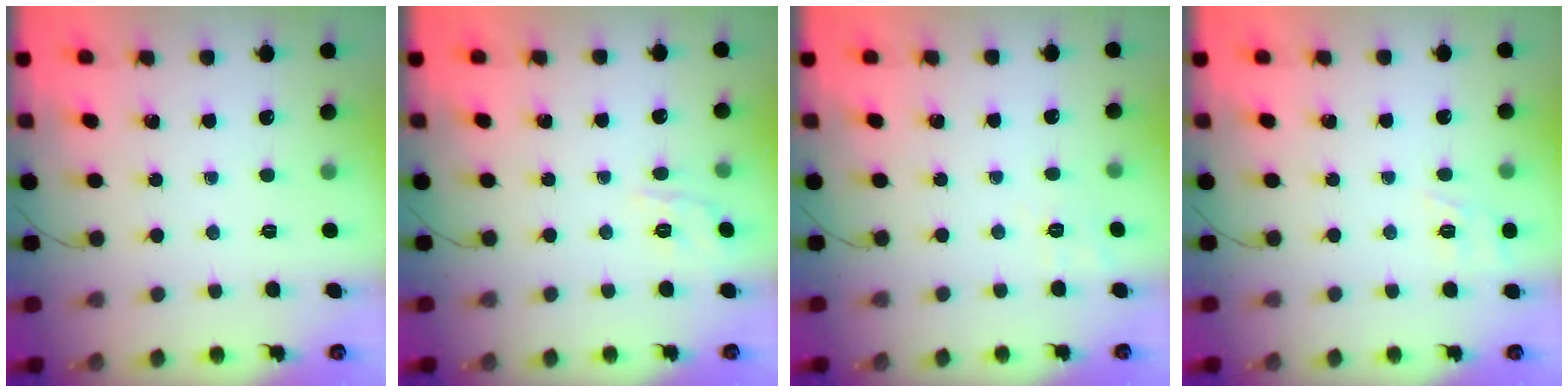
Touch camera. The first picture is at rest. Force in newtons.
{"total": 6.2, "press": 6.0, "slide": 1.4}
{"total": 3.1, "press": 2.4, "slide": 1.9}
{"total": 6.5, "press": 6.3, "slide": 1.7}